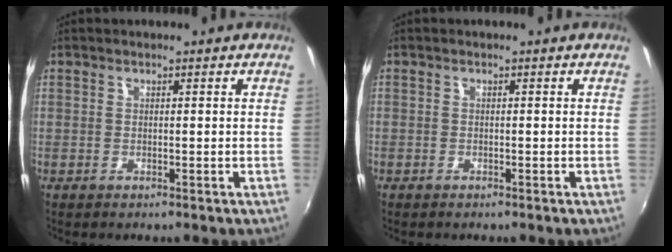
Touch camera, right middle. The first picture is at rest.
{"total": 1.0, "force": [-0.7, 0.7, -0.1], "torque": [-0.003, 0.003, -0.011]}